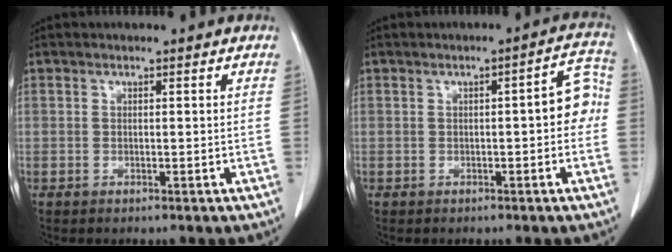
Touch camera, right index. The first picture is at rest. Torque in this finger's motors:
{"motor_torque": [0.54, -0.09, 0.25, 0.05]}